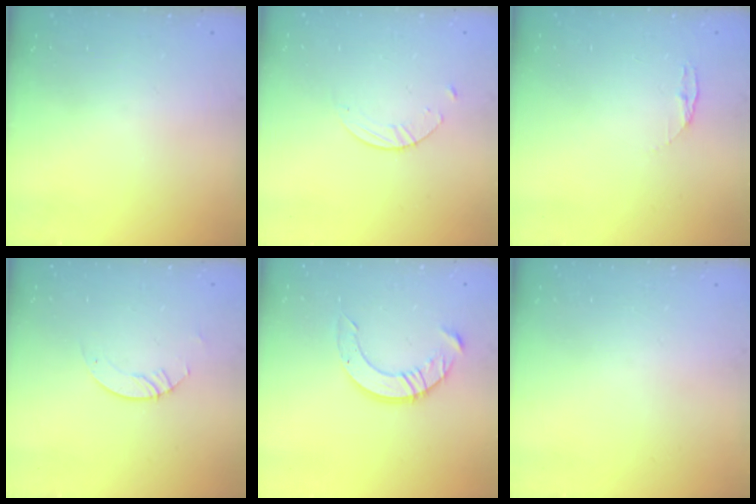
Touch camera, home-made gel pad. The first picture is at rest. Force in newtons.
{"total": 2.7, "press": 2.6, "slide": 0.3}
{"total": 3.8, "press": 3.7, "slide": 0.4}
{"total": 2.1, "press": 2.1, "slide": 0.2}
{"total": 10.5, "press": 10.5, "slide": 0.9}
{"total": 0.0}